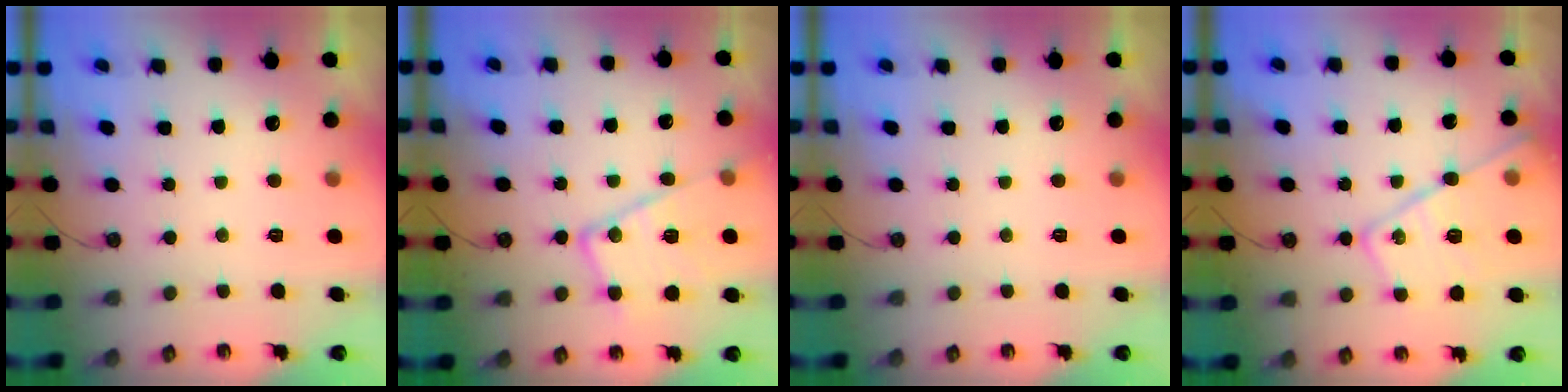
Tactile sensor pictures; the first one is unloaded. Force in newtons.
{"total": 16.9, "press": 16.9, "slide": 1.4}
{"total": 0.0}
{"total": 17.8, "press": 17.7, "slide": 1.9}